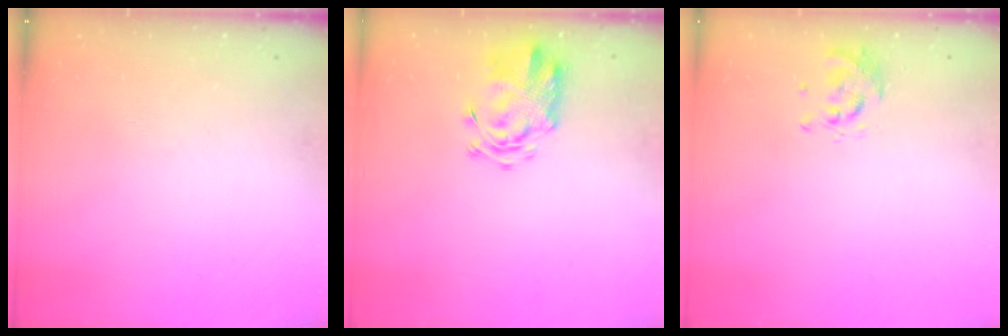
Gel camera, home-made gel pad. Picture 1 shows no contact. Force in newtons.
{"total": 3.9, "press": 3.7, "slide": 1.1}
{"total": 0.6, "press": 0.5, "slide": 0.2}